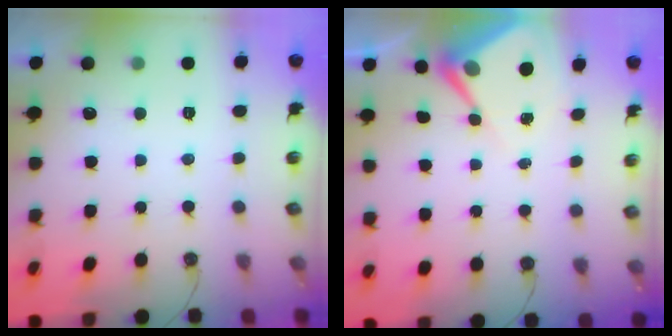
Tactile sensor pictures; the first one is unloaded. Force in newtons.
{"total": 7.4, "press": 7.4, "slide": 0.4}